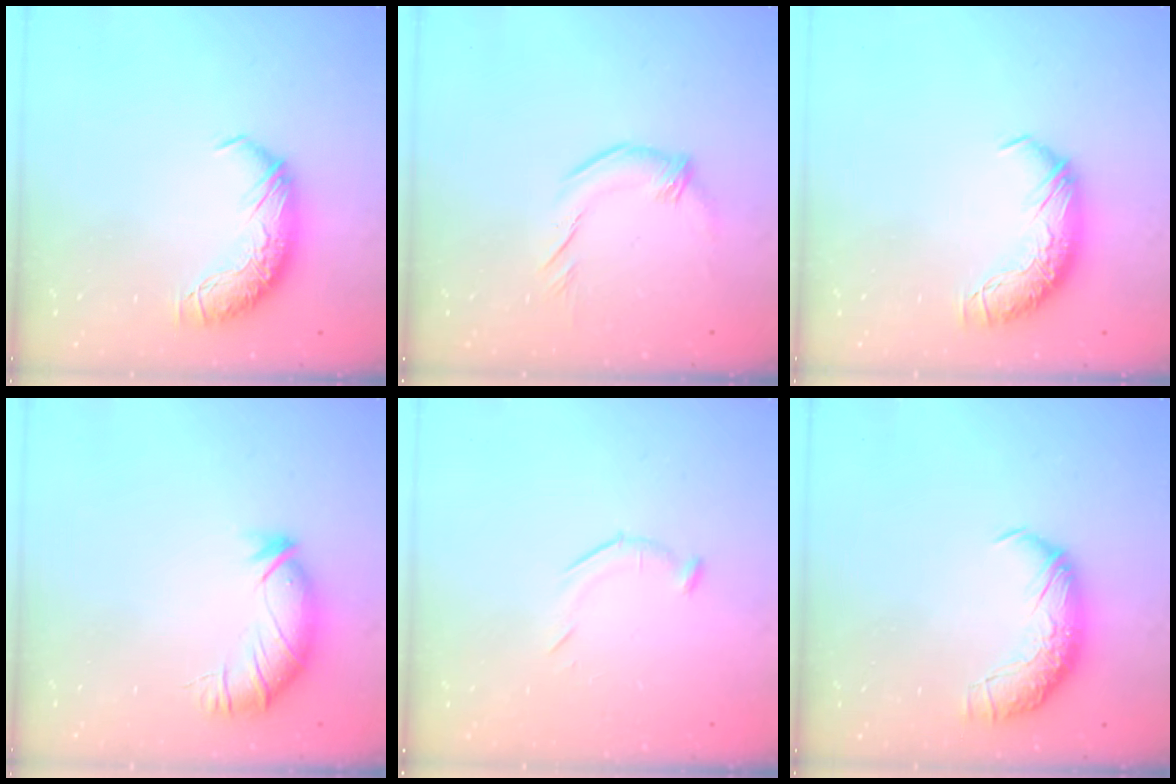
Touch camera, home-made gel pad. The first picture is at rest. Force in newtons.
{"total": 1.5, "press": 1.2, "slide": 0.8}
{"total": 0.0}
{"total": 3.0, "press": 2.4, "slide": 1.9}
{"total": 6.1, "press": 6.0, "slide": 1.2}
{"total": 2.4, "press": 1.0, "slide": 2.2}